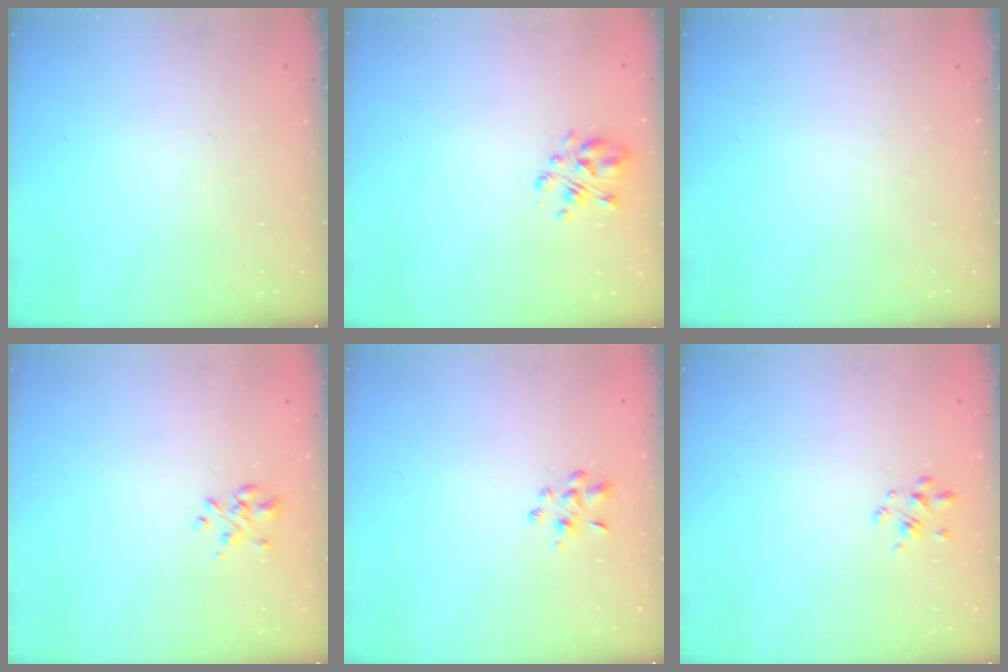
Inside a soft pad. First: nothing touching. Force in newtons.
{"total": 3.9, "press": 3.7, "slide": 0.9}
{"total": 0.0}
{"total": 1.9, "press": 1.8, "slide": 0.6}
{"total": 3.5, "press": 3.3, "slide": 1.1}
{"total": 2.6, "press": 2.4, "slide": 1.0}